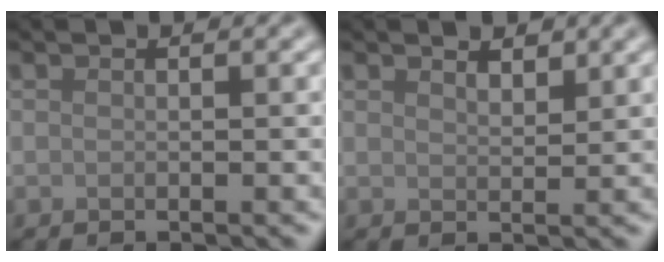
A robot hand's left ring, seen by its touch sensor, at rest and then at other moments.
{"total": 1.7, "force": [1.5, 0.5, 0.6], "torque": [-0.010, 0.000, 0.027]}